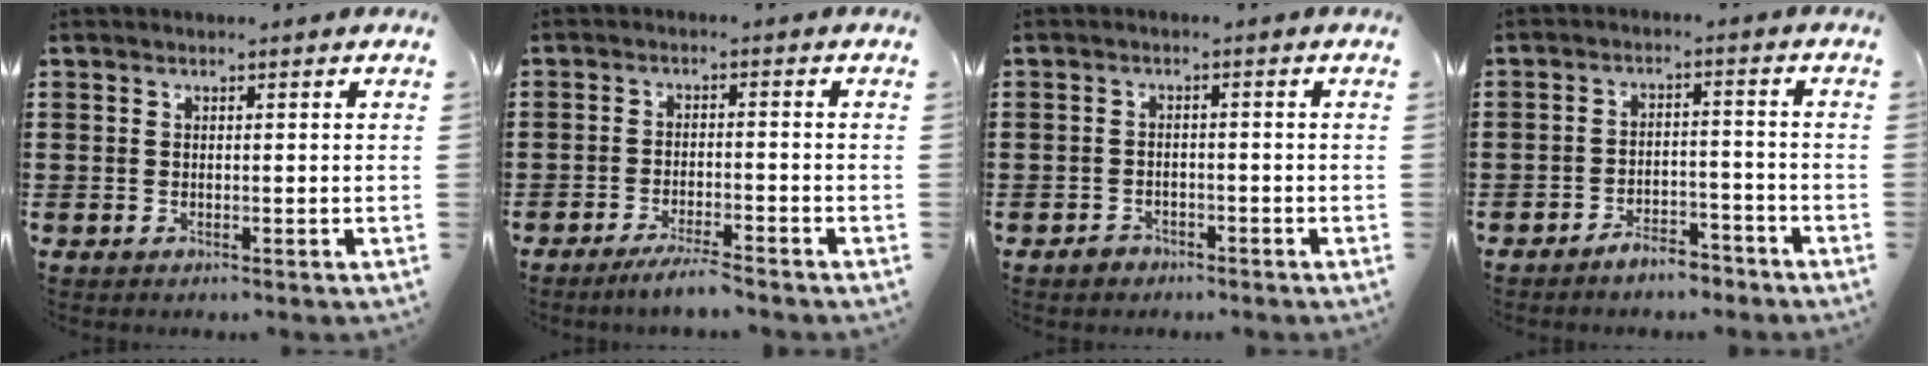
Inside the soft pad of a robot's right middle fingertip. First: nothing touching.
{"total": 3.5, "force": [-3.1, 0.0, 1.7], "torque": [-0.033, -0.004, -0.060]}
{"total": 1.7, "force": [-1.4, 0.8, 0.2], "torque": [-0.010, 0.002, -0.031]}
{"total": 4.0, "force": [-3.8, 0.7, 0.6], "torque": [-0.012, 0.008, -0.078]}